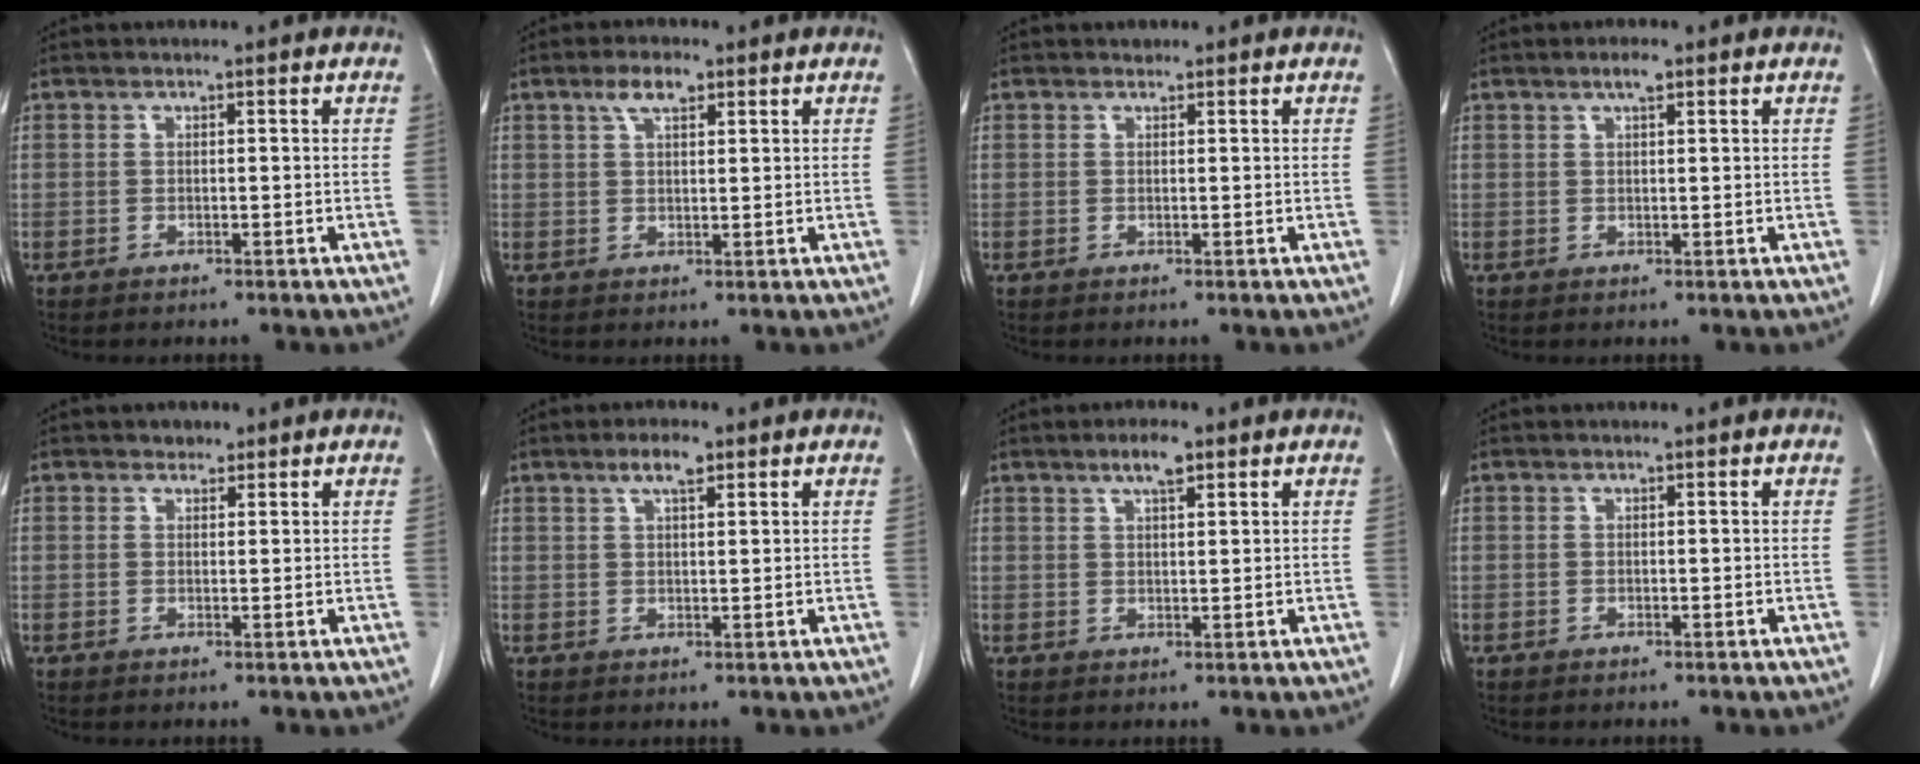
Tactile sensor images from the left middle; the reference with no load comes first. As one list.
[{"total": 3.6, "force": [2.2, 1.3, 2.6], "torque": [-0.054, 0.009, 0.042]}, {"total": 0.5, "force": [0.5, 0.2, 0.0], "torque": [-0.007, -0.001, 0.007]}, {"total": 1.9, "force": [1.2, 0.4, 1.4], "torque": [-0.029, 0.004, 0.022]}, {"total": 1.3, "force": [1.0, 0.8, 0.2], "torque": [-0.002, -0.002, 0.012]}, {"total": 3.3, "force": [2.1, 0.8, 2.4], "torque": [-0.049, 0.006, 0.037]}, {"total": 3.3, "force": [2.2, 0.7, 2.4], "torque": [-0.047, 0.003, 0.038]}, {"total": 0.0}]